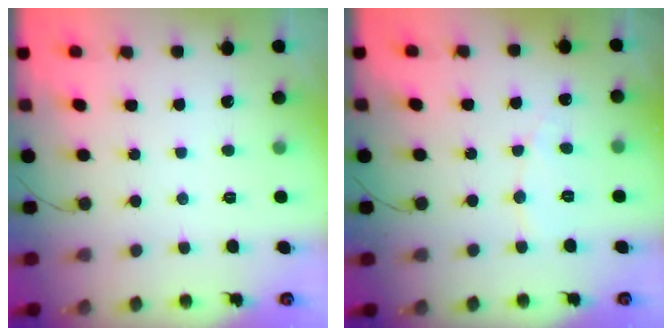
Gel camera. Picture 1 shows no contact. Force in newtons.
{"total": 4.3, "press": 4.2, "slide": 0.5}